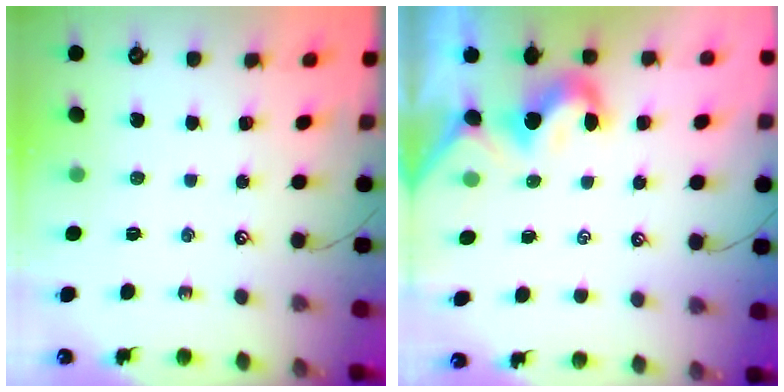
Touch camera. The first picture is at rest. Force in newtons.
{"total": 1.9, "press": 1.8, "slide": 0.6}